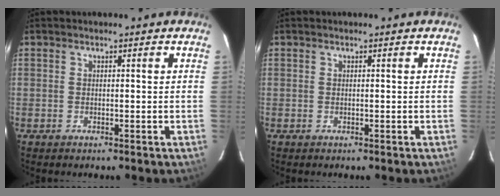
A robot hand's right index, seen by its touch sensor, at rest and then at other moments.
{"total": 0.0}